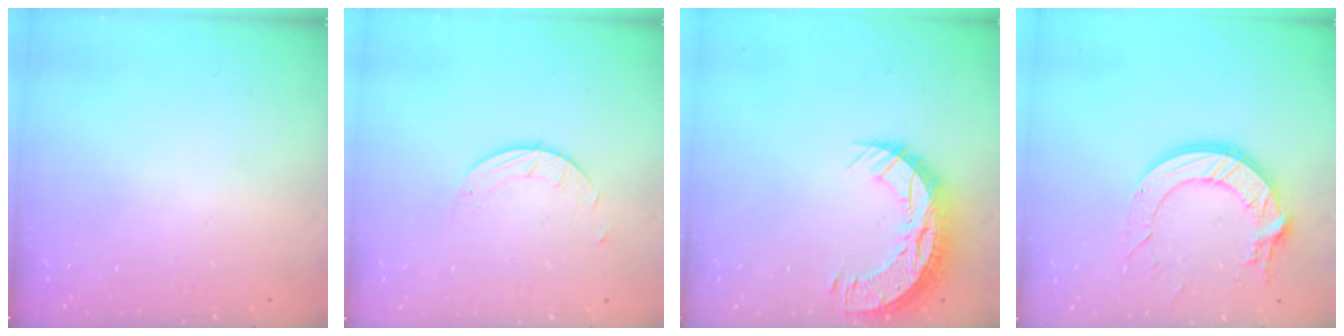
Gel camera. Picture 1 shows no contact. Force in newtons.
{"total": 1.9, "press": 1.9, "slide": 0.1}
{"total": 11.7, "press": 11.7, "slide": 0.8}
{"total": 13.5, "press": 13.4, "slide": 1.6}